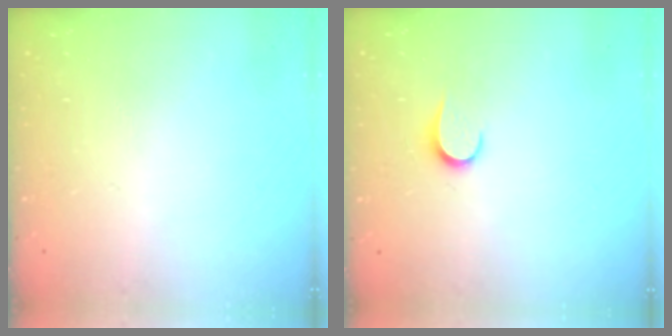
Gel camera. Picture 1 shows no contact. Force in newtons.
{"total": 5.0, "press": 5.0, "slide": 0.5}